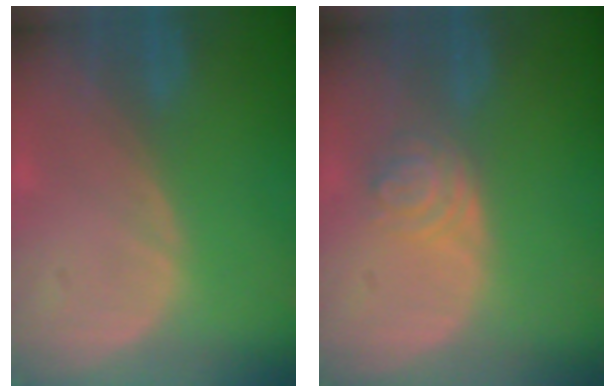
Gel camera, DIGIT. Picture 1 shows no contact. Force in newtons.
{"total": 4.0, "press": 3.5, "slide": 2.0}